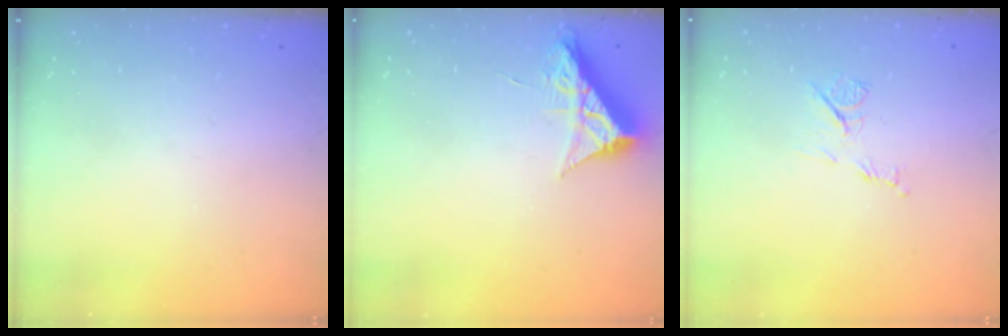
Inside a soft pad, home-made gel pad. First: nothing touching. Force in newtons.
{"total": 8.6, "press": 8.6, "slide": 0.4}
{"total": 6.6, "press": 6.5, "slide": 0.9}